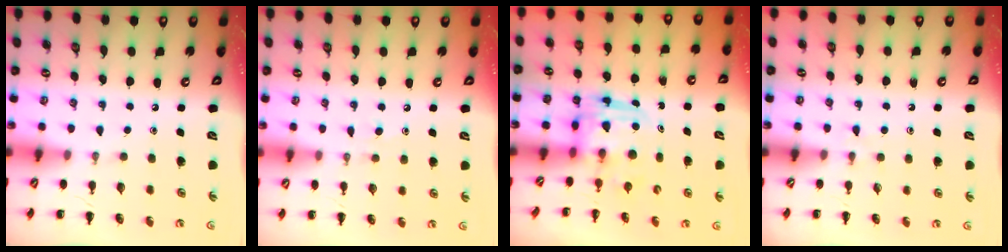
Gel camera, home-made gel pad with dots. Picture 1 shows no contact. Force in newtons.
{"total": 3.5, "press": 3.3, "slide": 1.2}
{"total": 3.0, "press": 3.0, "slide": 0.3}
{"total": 2.5, "press": 2.2, "slide": 1.1}